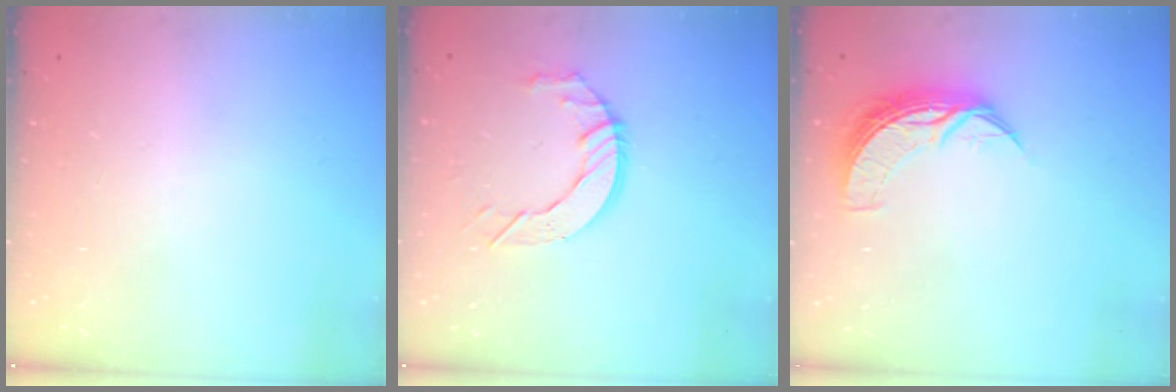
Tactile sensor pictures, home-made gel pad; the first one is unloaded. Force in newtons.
{"total": 8.1, "press": 8.0, "slide": 0.4}
{"total": 8.2, "press": 8.2, "slide": 0.7}